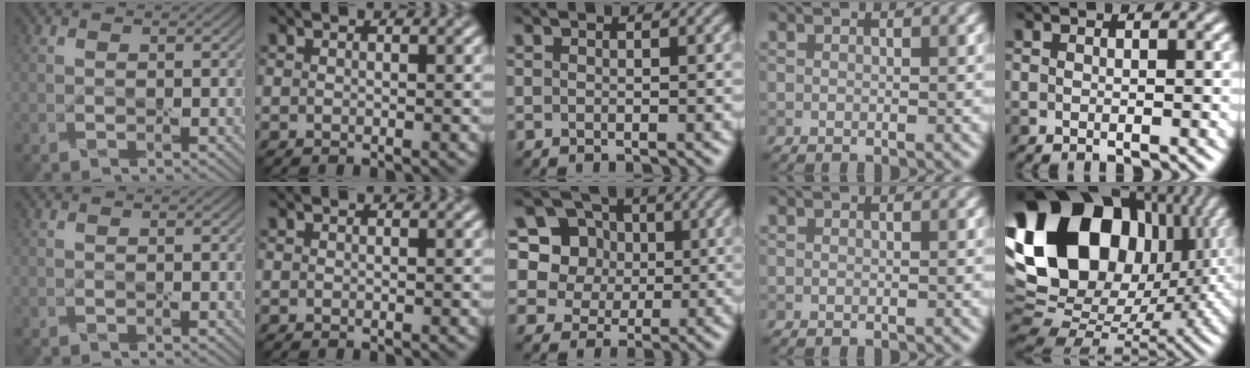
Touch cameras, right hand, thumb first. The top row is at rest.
{"middle": {"total": 9.1, "force": [3.4, 7.7, 3.5], "torque": [-0.088, 0.021, 0.054]}, "little": {"total": 20.7, "force": [5.7, 14.5, 13.6], "torque": [-0.276, 0.016, 0.114]}}